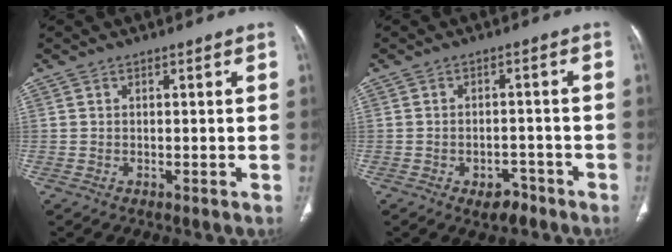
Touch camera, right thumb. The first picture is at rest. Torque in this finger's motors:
{"motor_torque": [-0.33, 0.16, 0.40, 0.28, 0.08]}